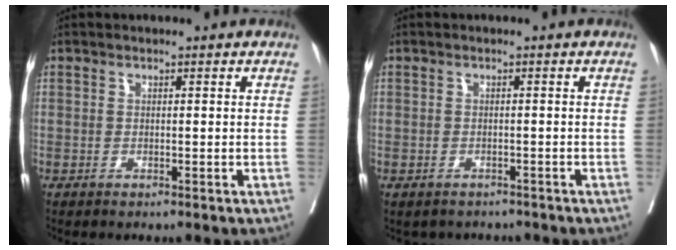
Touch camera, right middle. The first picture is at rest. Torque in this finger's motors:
{"motor_torque": [0.52, -0.64, 0.08, 0.03]}